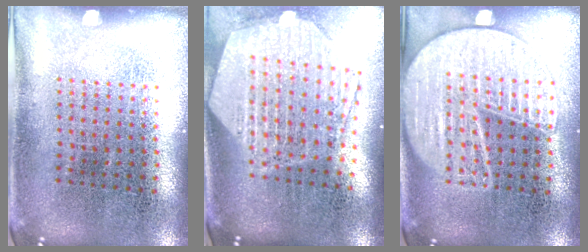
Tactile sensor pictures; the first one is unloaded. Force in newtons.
{"total": 3.0, "press": 2.3, "slide": 1.9}
{"total": 2.7, "press": 2.7, "slide": 0.2}